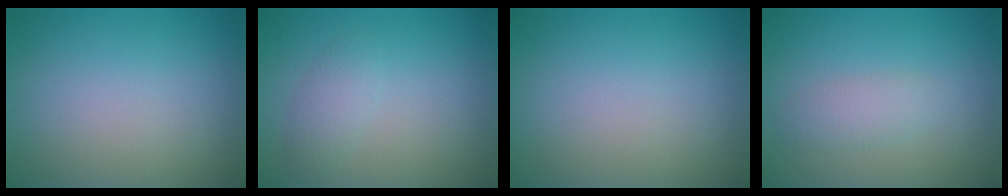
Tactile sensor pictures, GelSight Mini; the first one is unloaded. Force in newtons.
{"total": 1.6, "press": 1.6, "slide": 0.1}
{"total": 0.0}
{"total": 1.7, "press": 1.7, "slide": 0.1}